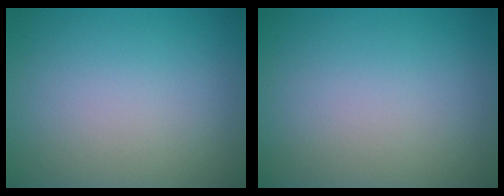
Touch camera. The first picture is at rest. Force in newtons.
{"total": 0.0}